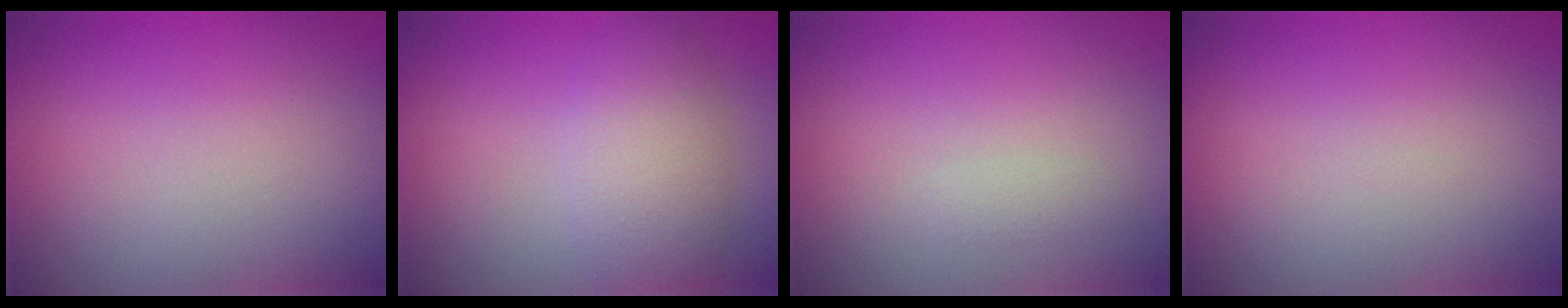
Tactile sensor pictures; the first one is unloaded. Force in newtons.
{"total": 4.8, "press": 4.8, "slide": 0.3}
{"total": 0.7, "press": 0.7, "slide": 0.0}
{"total": 0.0}